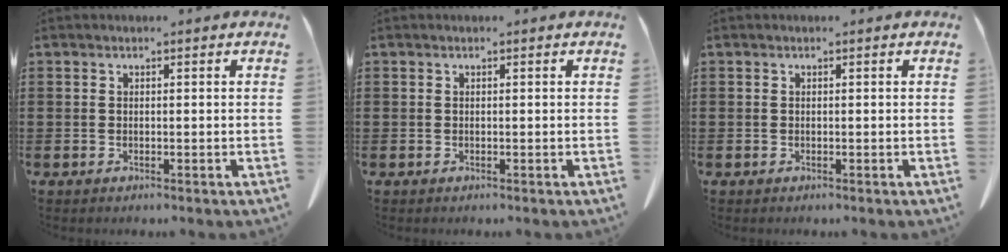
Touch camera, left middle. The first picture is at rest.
{"total": 0.0}
{"total": 0.0}